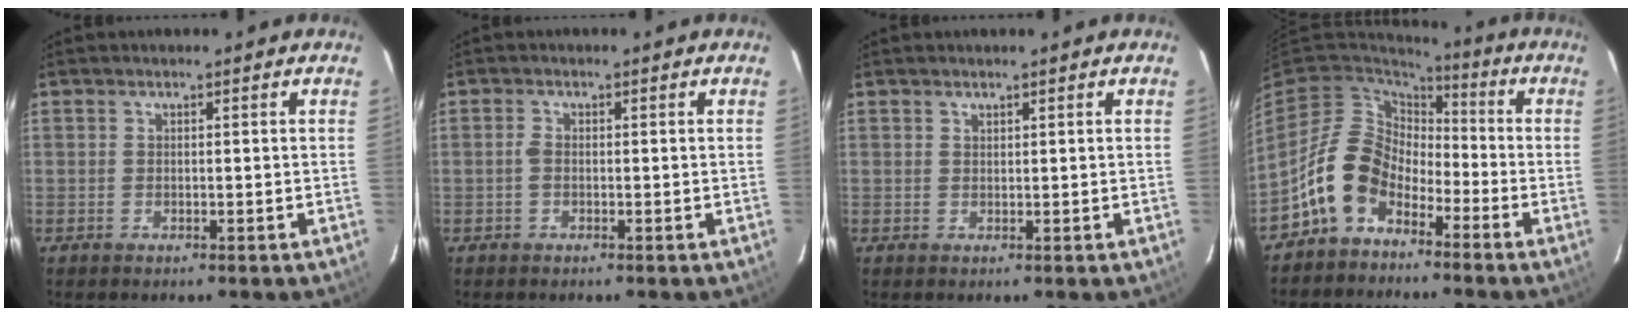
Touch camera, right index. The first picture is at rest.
{"total": 2.0, "force": [-0.5, 0.9, 1.7], "torque": [-0.043, 0.005, -0.011]}
{"total": 0.6, "force": [0.5, 0.2, 0.0], "torque": [0.000, 0.000, 0.010]}
{"total": 11.7, "force": [-6.6, 7.9, 5.6], "torque": [-0.117, 0.026, -0.127]}